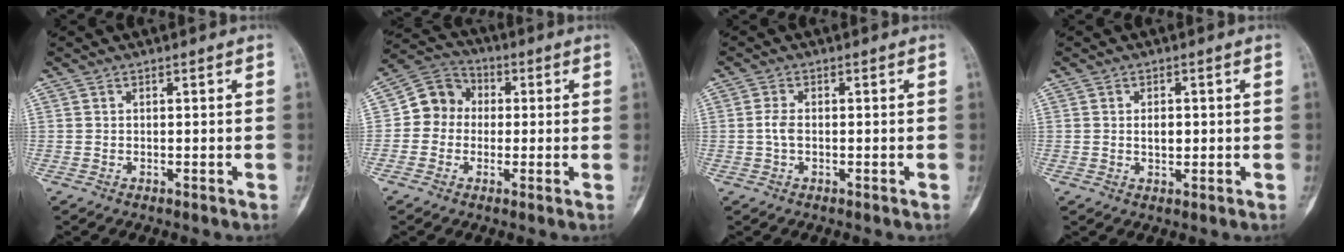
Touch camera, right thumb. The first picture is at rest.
{"total": 8.3, "force": [-0.1, 7.4, 3.7], "torque": [-0.037, 0.026, -0.018]}
{"total": 2.3, "force": [-0.2, 1.2, 1.9], "torque": [-0.042, 0.003, -0.009]}
{"total": 2.5, "force": [0.1, 1.6, 1.9], "torque": [-0.021, 0.000, 0.005]}